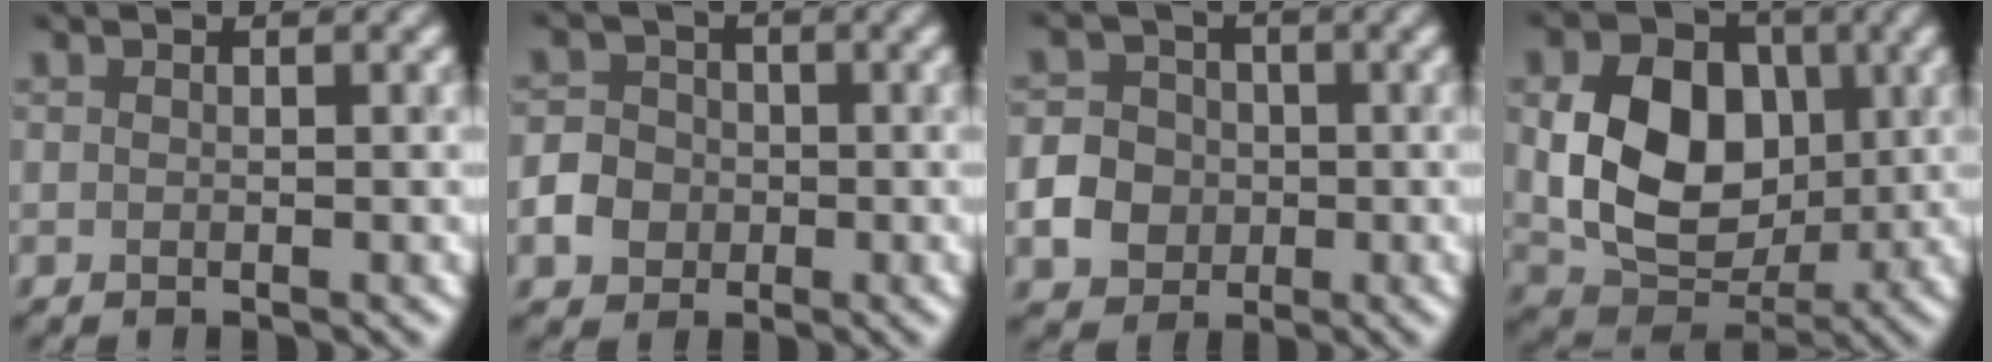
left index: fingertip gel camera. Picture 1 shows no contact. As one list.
[{"total": 2.8, "force": [-1.1, 2.5, 0.5], "torque": [-0.003, 0.004, -0.023]}, {"total": 3.6, "force": [-1.1, 3.3, 0.9], "torque": [-0.014, 0.004, -0.026]}, {"total": 8.9, "force": [0.6, 6.8, 5.7], "torque": [-0.110, -0.008, 0.015]}]